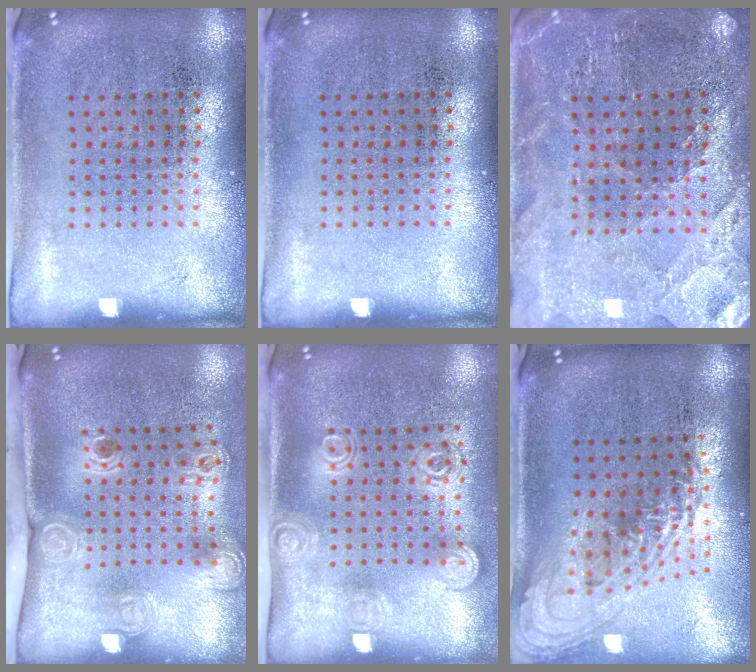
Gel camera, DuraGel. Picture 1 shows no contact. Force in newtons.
{"total": 0.0}
{"total": 1.9, "press": 1.9, "slide": 0.3}
{"total": 2.4, "press": 1.7, "slide": 1.7}
{"total": 1.8, "press": 1.3, "slide": 1.2}
{"total": 2.2, "press": 1.6, "slide": 1.5}